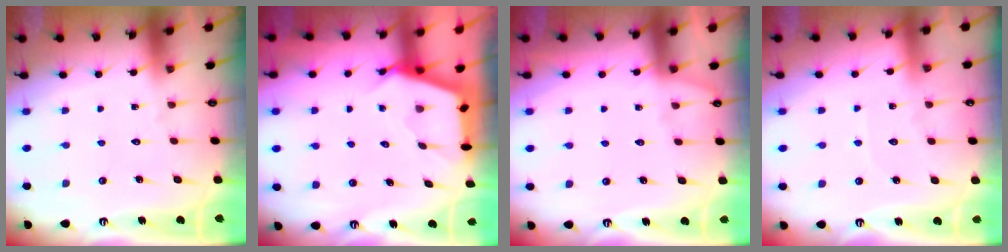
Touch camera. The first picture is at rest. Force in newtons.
{"total": 2.7, "press": 2.7, "slide": 0.3}
{"total": 2.4, "press": 2.4, "slide": 0.4}
{"total": 2.1, "press": 2.1, "slide": 0.4}